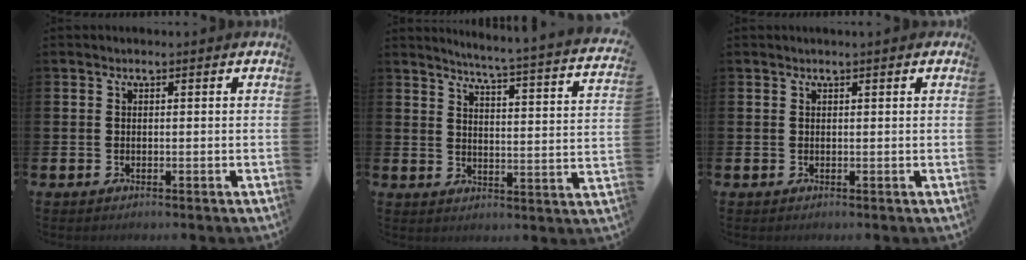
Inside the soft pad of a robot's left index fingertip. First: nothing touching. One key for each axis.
{"total": 4.4, "fx": 4.0, "fy": -0.6, "fz": 1.6, "tx": -0.046, "ty": -0.046, "tz": 0.059}
{"total": 0.6, "fx": 0.4, "fy": 0.0, "fz": 0.4, "tx": 0.002, "ty": -0.001, "tz": 0.005}